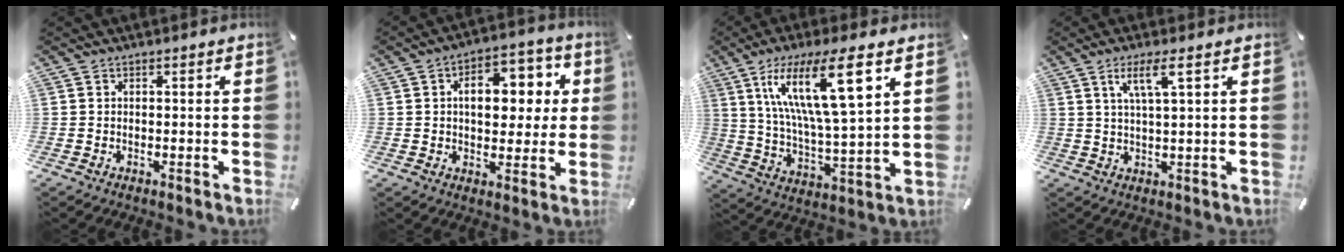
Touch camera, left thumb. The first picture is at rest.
{"total": 12.3, "force": [2.5, 8.2, 8.8], "torque": [-0.108, -0.006, 0.037]}
{"total": 18.6, "force": [9.9, 4.1, 15.2], "torque": [-0.310, -0.028, 0.149]}
{"total": 6.4, "force": [2.8, 0.7, 5.7], "torque": [-0.118, 0.002, 0.045]}